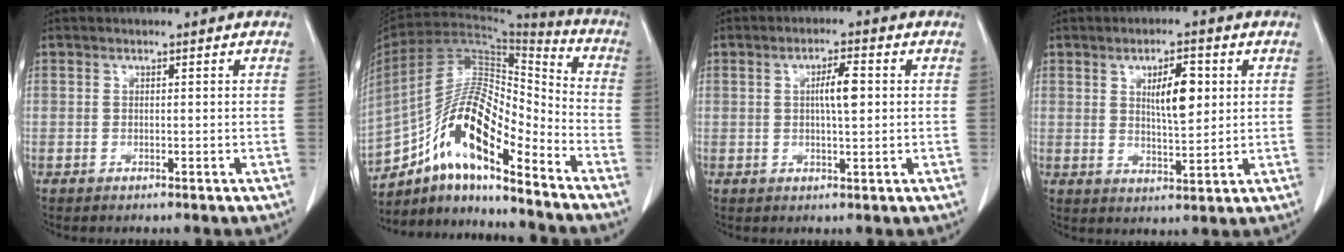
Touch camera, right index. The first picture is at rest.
{"total": 15.7, "force": [-10.2, 3.7, 11.3], "torque": [-0.206, 0.031, -0.180]}
{"total": 4.2, "force": [0.6, 0.7, 4.1], "torque": [-0.071, 0.003, 0.008]}
{"total": 6.8, "force": [1.9, 1.9, 6.2], "torque": [-0.103, 0.000, 0.036]}